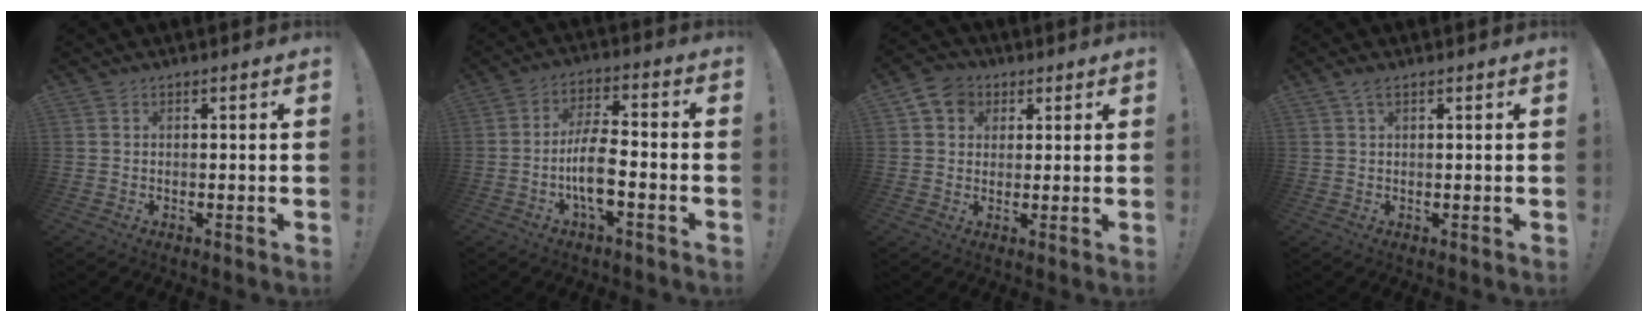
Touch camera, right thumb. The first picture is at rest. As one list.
[{"total": 10.7, "force": [-3.4, 3.9, 9.3], "torque": [-0.184, 0.007, -0.065]}, {"total": 7.5, "force": [2.9, 6.4, 2.8], "torque": [-0.036, -0.003, 0.057]}, {"total": 2.0, "force": [1.1, 0.4, 1.6], "torque": [-0.035, 0.002, 0.020]}]